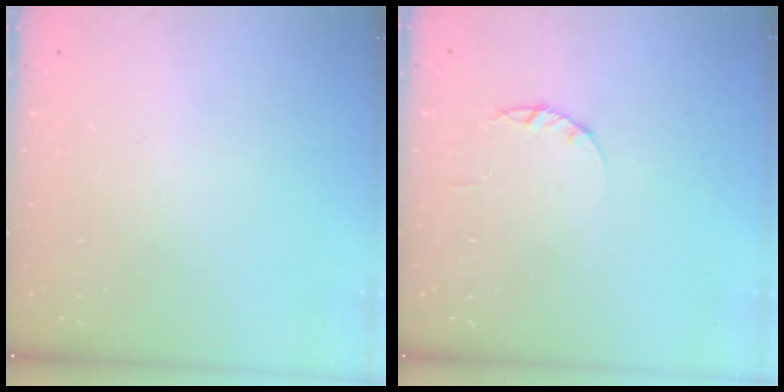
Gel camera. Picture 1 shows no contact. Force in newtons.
{"total": 1.7, "press": 1.7, "slide": 0.3}